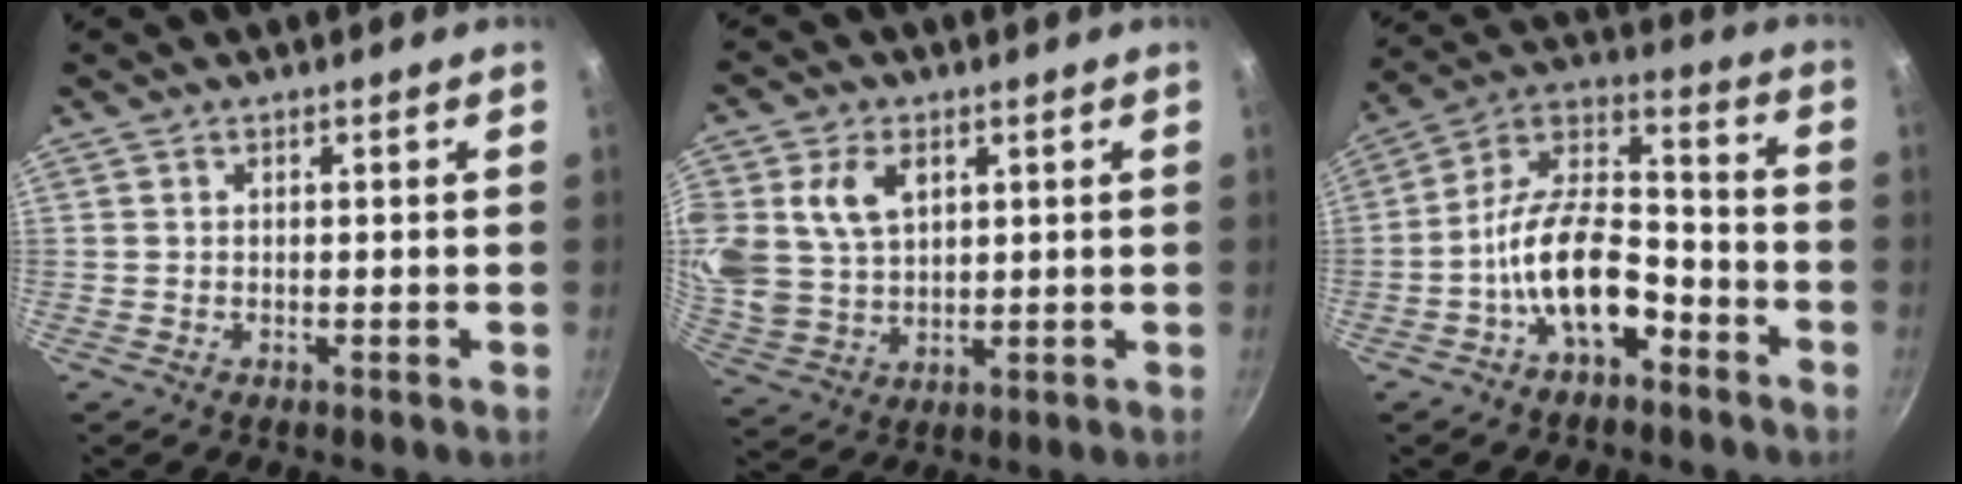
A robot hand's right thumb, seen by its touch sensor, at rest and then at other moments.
{"total": 13.1, "force": [4.2, 9.5, 8.1], "torque": [-0.162, -0.011, 0.086]}
{"total": 14.3, "force": [-6.3, 7.4, 10.5], "torque": [-0.157, 0.068, -0.123]}